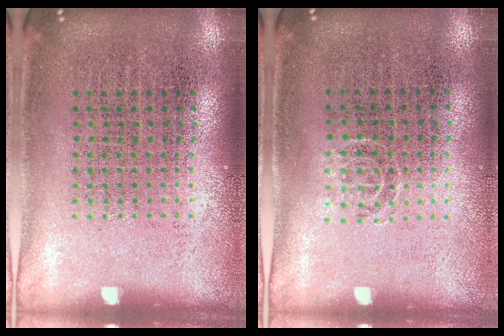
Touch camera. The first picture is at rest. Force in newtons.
{"total": 0.6, "press": 0.4, "slide": 0.4}